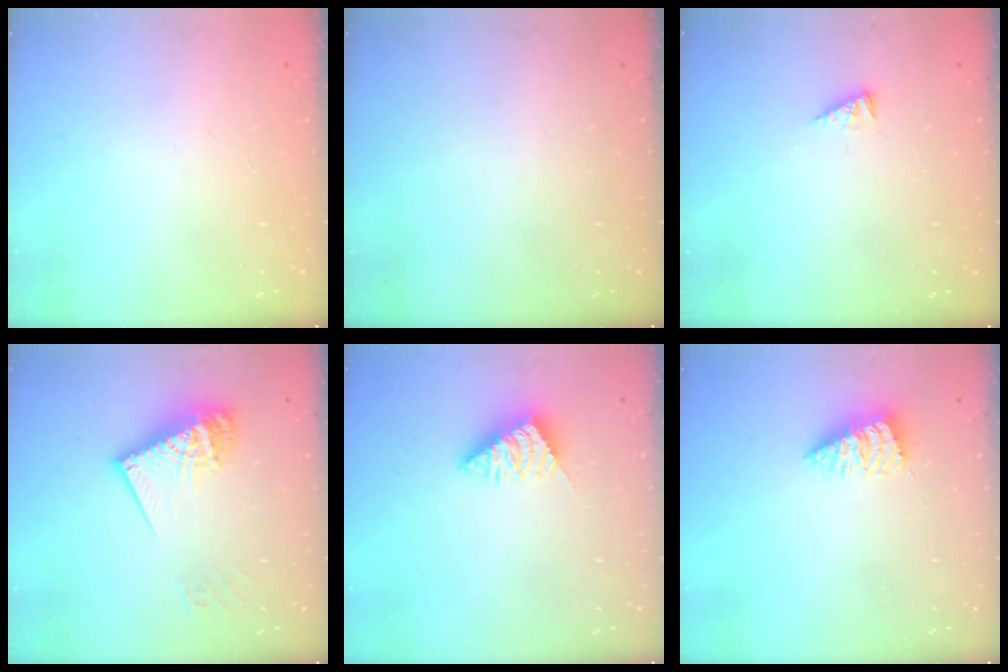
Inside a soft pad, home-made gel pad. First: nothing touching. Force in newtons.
{"total": 0.0}
{"total": 2.9, "press": 2.9, "slide": 0.4}
{"total": 14.0, "press": 13.9, "slide": 1.3}
{"total": 3.4, "press": 3.3, "slide": 0.3}
{"total": 2.1, "press": 2.1, "slide": 0.1}